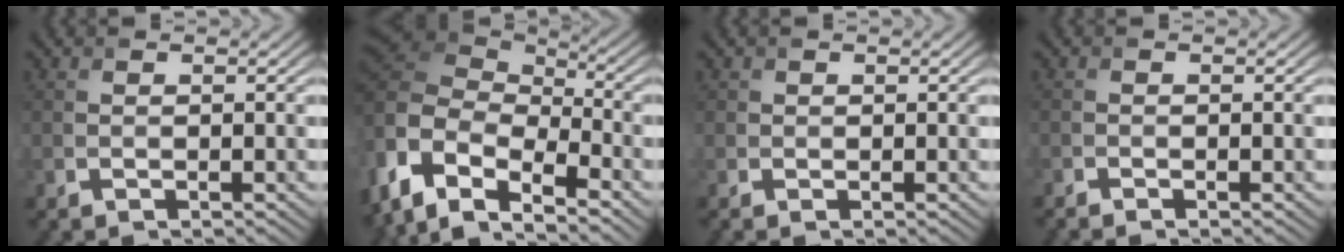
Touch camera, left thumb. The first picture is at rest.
{"total": 11.5, "force": [-3.8, 7.3, 8.1], "torque": [-0.211, -0.025, -0.055]}
{"total": 0.9, "force": [-0.6, 0.8, 0.1], "torque": [0.000, -0.003, -0.013]}
{"total": 1.3, "force": [-1.3, -0.2, 0.3], "torque": [-0.006, -0.007, -0.027]}